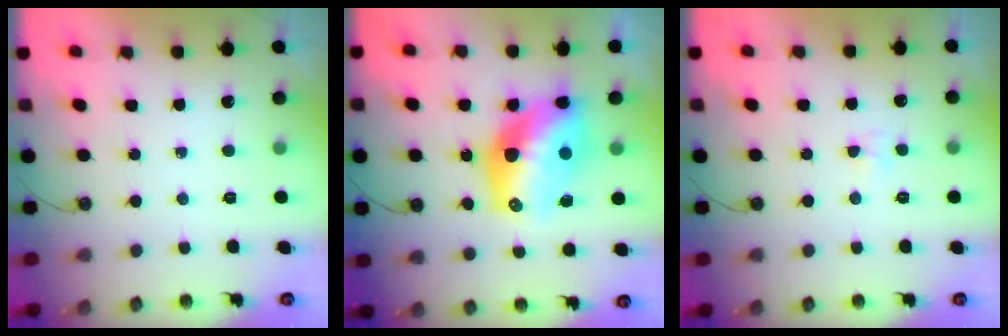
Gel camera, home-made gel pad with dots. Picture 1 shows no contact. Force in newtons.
{"total": 16.7, "press": 16.6, "slide": 1.8}
{"total": 2.9, "press": 2.8, "slide": 0.5}